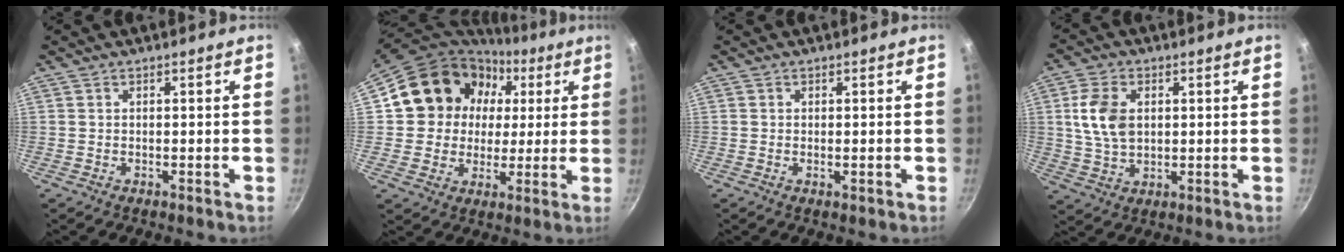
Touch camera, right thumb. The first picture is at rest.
{"total": 17.7, "force": [4.9, 15.6, 6.8], "torque": [-0.101, 0.025, 0.079]}
{"total": 0.9, "force": [-0.1, 0.3, 0.8], "torque": [-0.014, -0.002, -0.003]}
{"total": 8.8, "force": [1.6, 5.8, 6.3], "torque": [-0.109, -0.003, 0.032]}